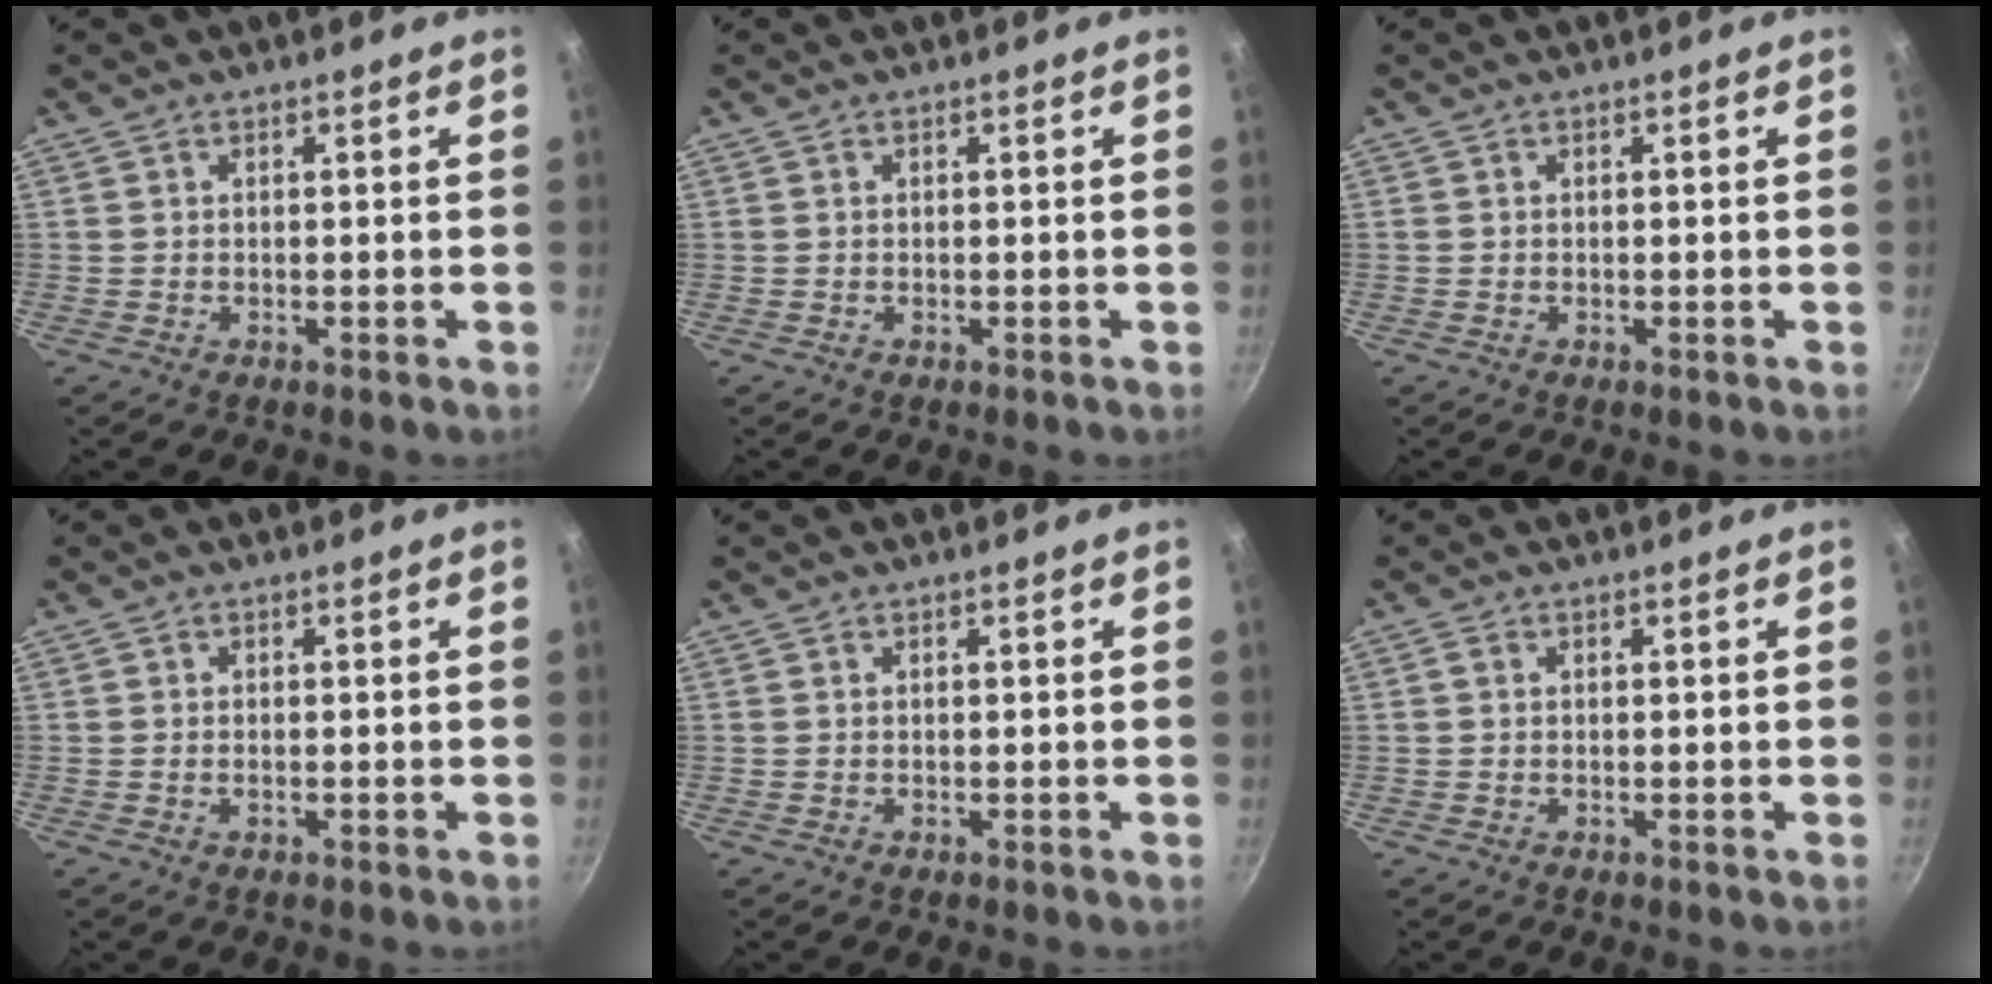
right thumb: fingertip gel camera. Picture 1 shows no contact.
{"total": 0.0}
{"total": 0.0}
{"total": 0.8, "force": [-0.3, 0.5, 0.6], "torque": [-0.011, 0.002, -0.005]}
{"total": 0.0}
{"total": 0.8, "force": [0.1, 0.6, 0.5], "torque": [-0.009, 0.004, 0.003]}